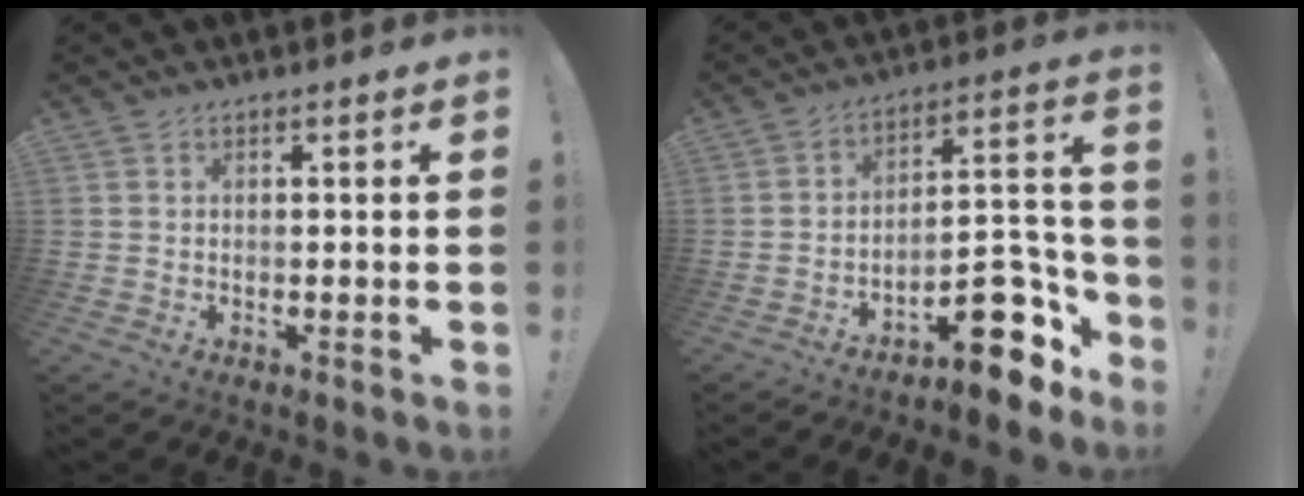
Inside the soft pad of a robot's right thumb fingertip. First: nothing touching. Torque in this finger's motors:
{"motor_torque": [1.50, -0.41, 1.63, -1.19, 0.50]}